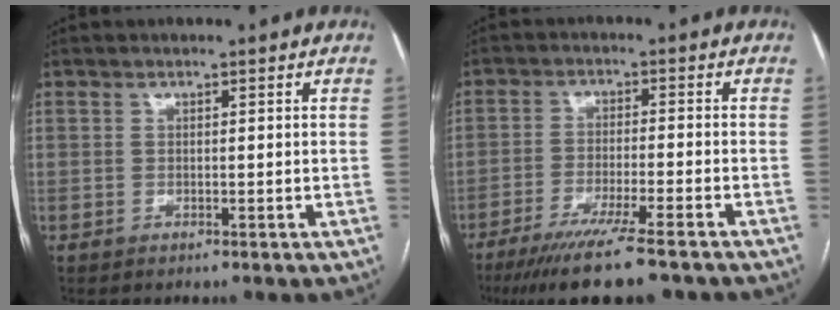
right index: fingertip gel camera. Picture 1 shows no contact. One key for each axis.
{"total": 12.0, "fx": -9.1, "fy": 0.4, "fz": 7.8, "tx": -0.123, "ty": -0.030, "tz": -0.143}